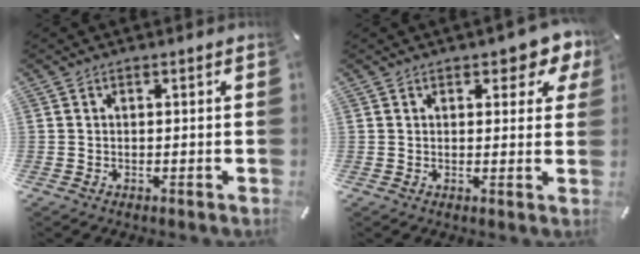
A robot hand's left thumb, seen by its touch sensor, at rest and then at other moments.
{"total": 4.9, "force": [3.0, 2.6, 2.8], "torque": [-0.025, -0.013, 0.045]}